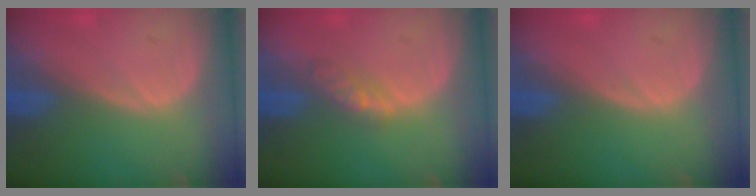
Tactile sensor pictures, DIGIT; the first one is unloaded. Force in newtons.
{"total": 3.1, "press": 2.8, "slide": 1.3}
{"total": 0.0}